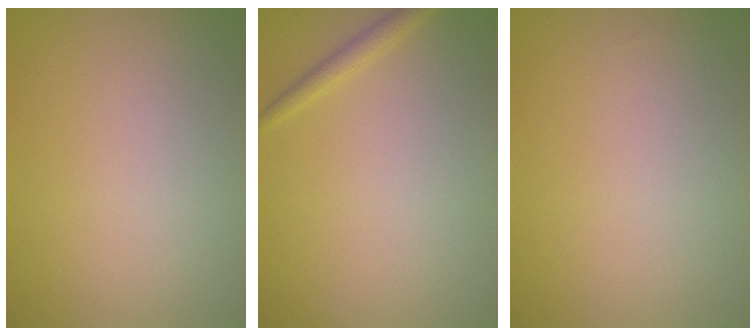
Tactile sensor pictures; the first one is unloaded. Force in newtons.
{"total": 1.2, "press": 1.2, "slide": 0.0}
{"total": 0.0}